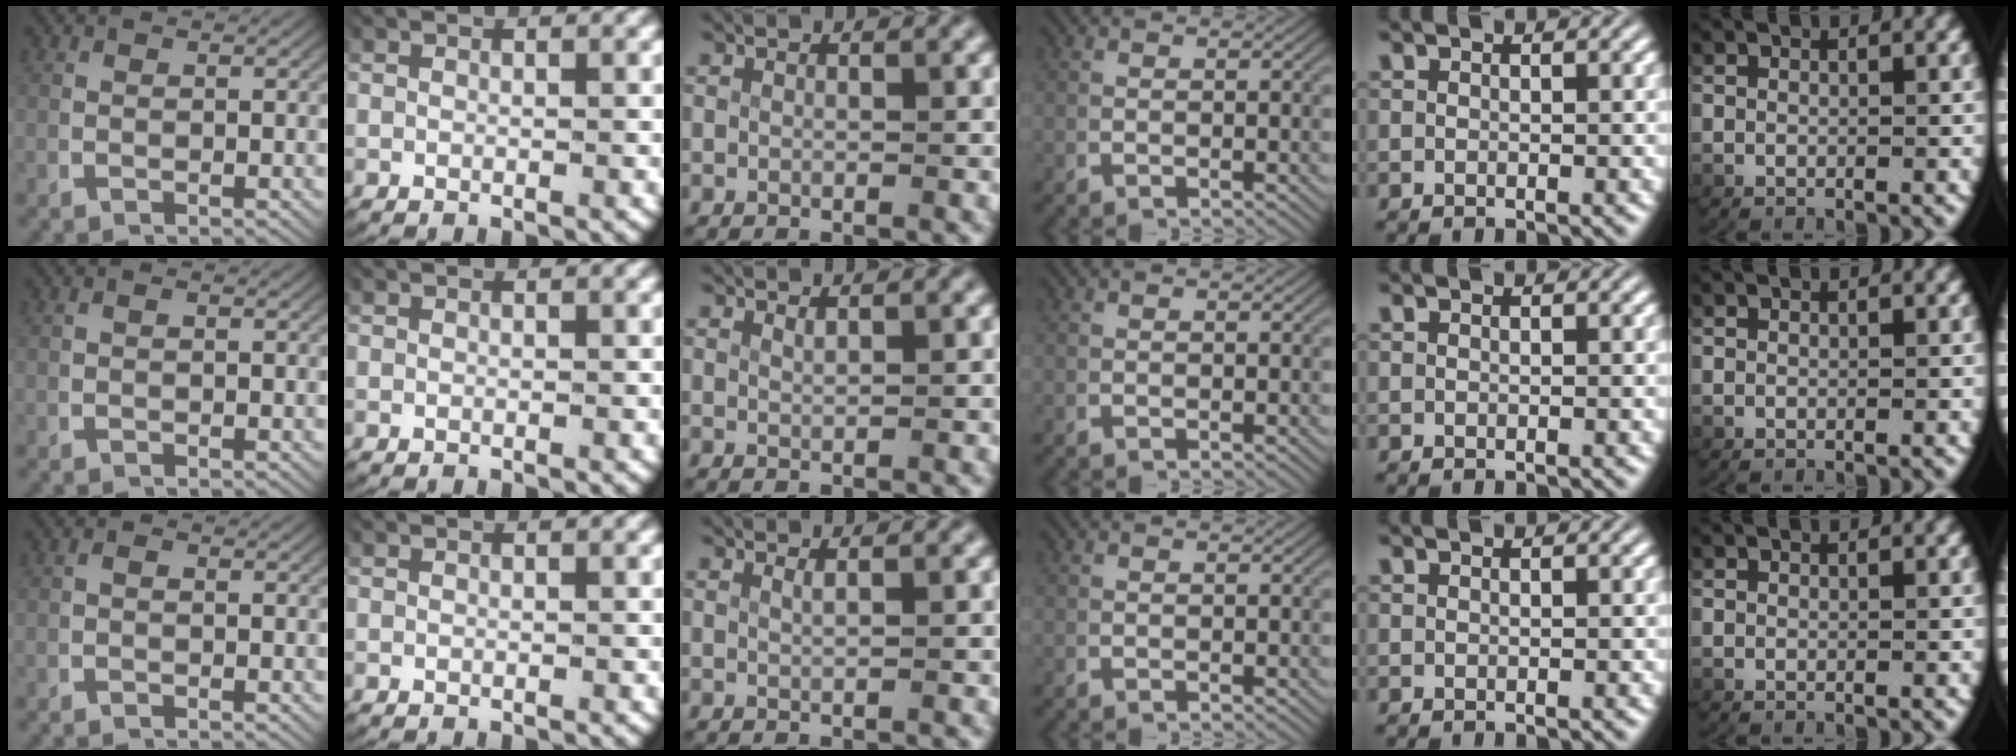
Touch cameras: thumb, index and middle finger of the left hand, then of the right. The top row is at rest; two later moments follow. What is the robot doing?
{"motion": "lift_and_place", "object": "paper"}